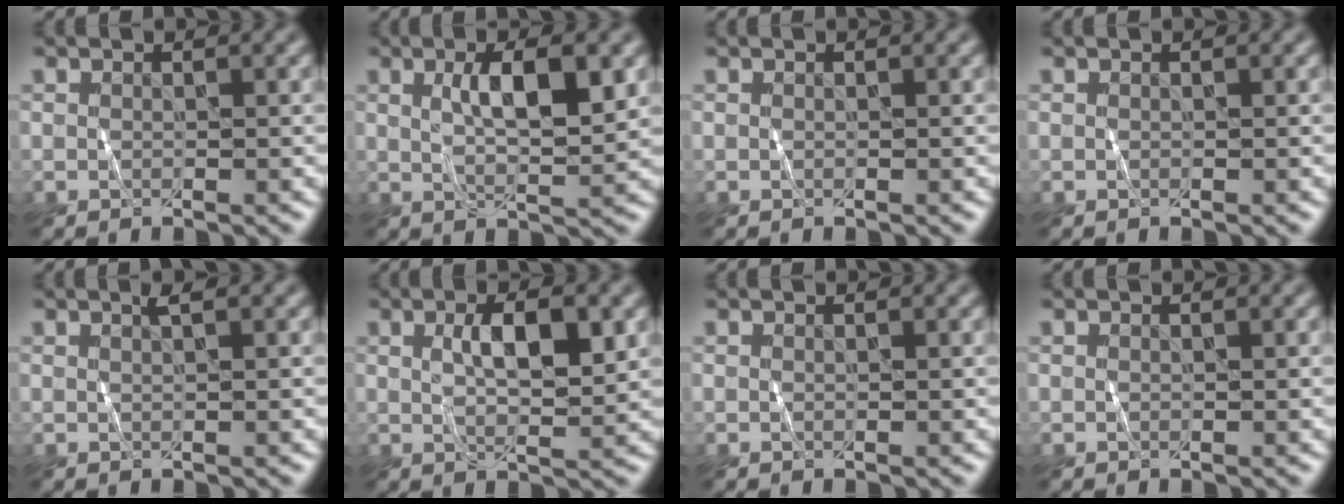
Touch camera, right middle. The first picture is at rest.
{"total": 5.0, "force": [1.6, 1.3, 4.6], "torque": [-0.081, 0.002, 0.028]}
{"total": 0.0}
{"total": 0.0}
{"total": 0.8, "force": [0.5, 0.0, 0.7], "torque": [-0.013, 0.001, 0.006]}
{"total": 4.5, "force": [1.4, 1.4, 4.1], "torque": [-0.076, 0.002, 0.025]}
{"total": 0.0}
{"total": 0.0}